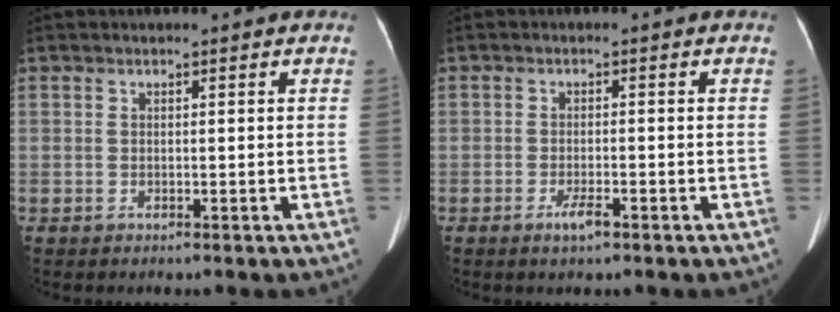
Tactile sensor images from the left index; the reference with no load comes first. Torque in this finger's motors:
{"motor_torque": [0.44, 0.39, 0.03, 0.05]}